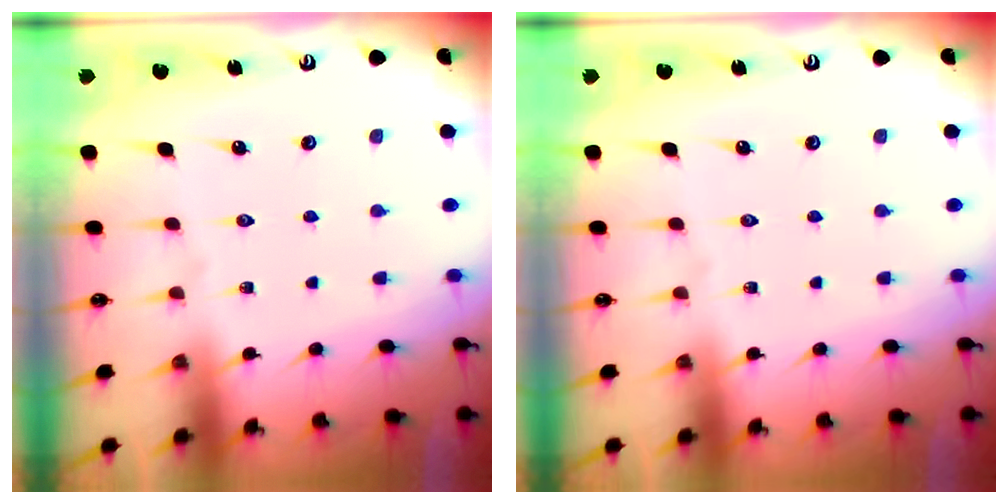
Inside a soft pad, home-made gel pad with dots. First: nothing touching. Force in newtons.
{"total": 0.0}